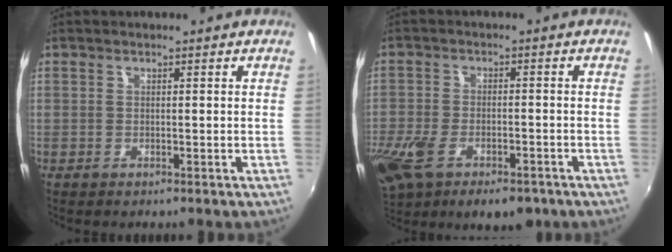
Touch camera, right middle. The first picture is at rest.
{"total": 18.5, "force": [-10.1, 10.0, 11.9], "torque": [-0.287, -0.051, -0.162]}